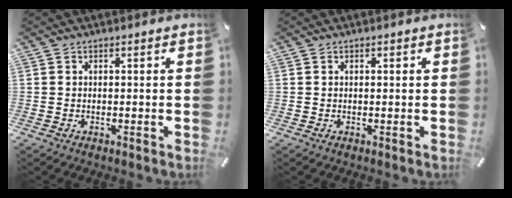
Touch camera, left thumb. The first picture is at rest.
{"total": 0.0}